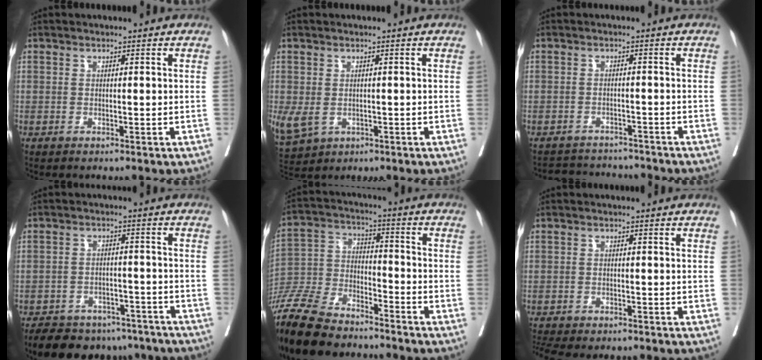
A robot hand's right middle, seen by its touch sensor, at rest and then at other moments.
{"total": 6.6, "force": [-1.3, 5.1, 3.9], "torque": [-0.107, -0.010, -0.009]}
{"total": 6.1, "force": [-5.9, 1.5, 0.0], "torque": [0.003, 0.008, -0.082]}
{"total": 14.8, "force": [-12.1, 6.9, 4.9], "torque": [-0.089, 0.006, -0.154]}
{"total": 18.6, "force": [-15.7, 5.2, 8.7], "torque": [-0.206, -0.030, -0.288]}
{"total": 8.4, "force": [-7.4, 2.1, 3.4], "torque": [-0.052, -0.002, -0.104]}